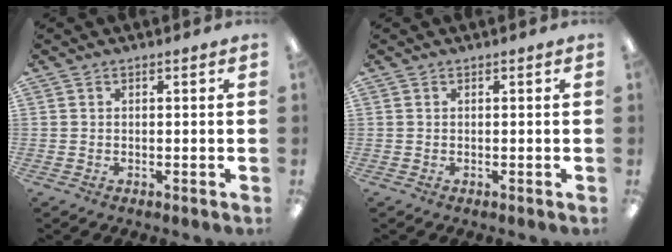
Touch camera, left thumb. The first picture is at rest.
{"total": 0.0}